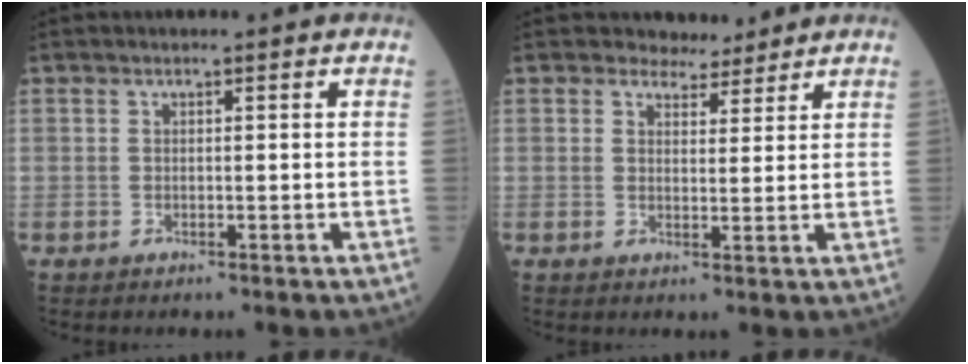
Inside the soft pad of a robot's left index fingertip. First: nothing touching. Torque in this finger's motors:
{"motor_torque": [0.32, -0.28, 0.03, -0.01]}